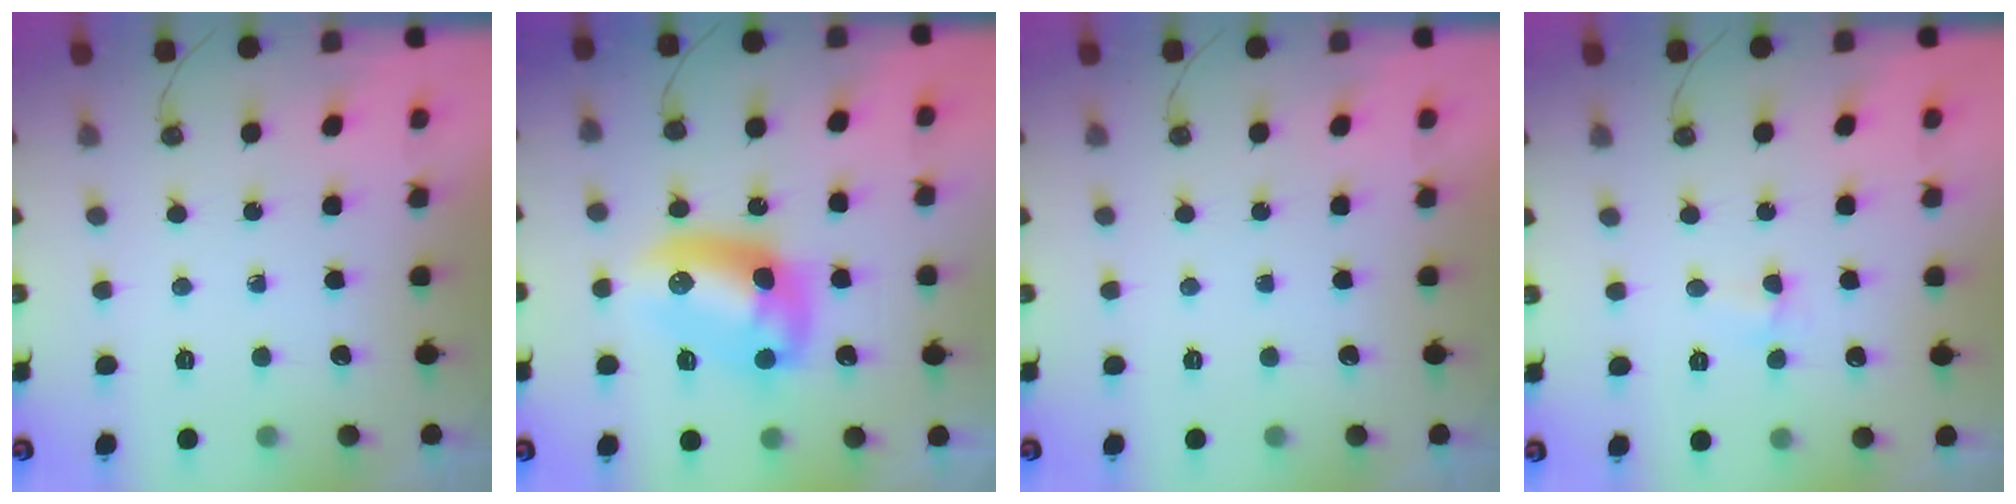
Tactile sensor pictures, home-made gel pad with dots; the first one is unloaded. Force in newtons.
{"total": 12.6, "press": 12.6, "slide": 0.9}
{"total": 0.0}
{"total": 2.1, "press": 2.1, "slide": 0.5}